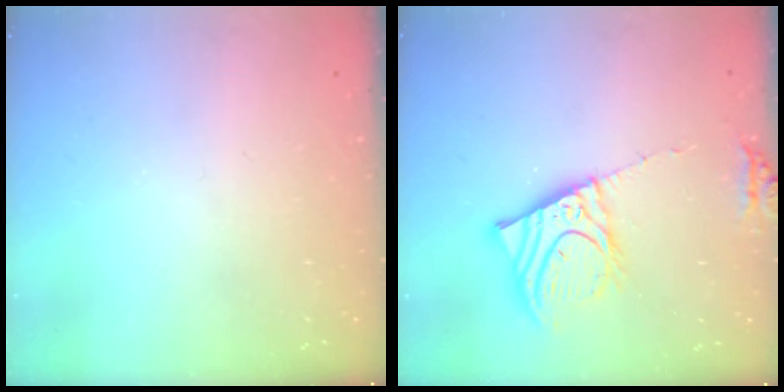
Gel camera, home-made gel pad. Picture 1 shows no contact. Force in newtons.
{"total": 13.6, "press": 13.3, "slide": 2.7}